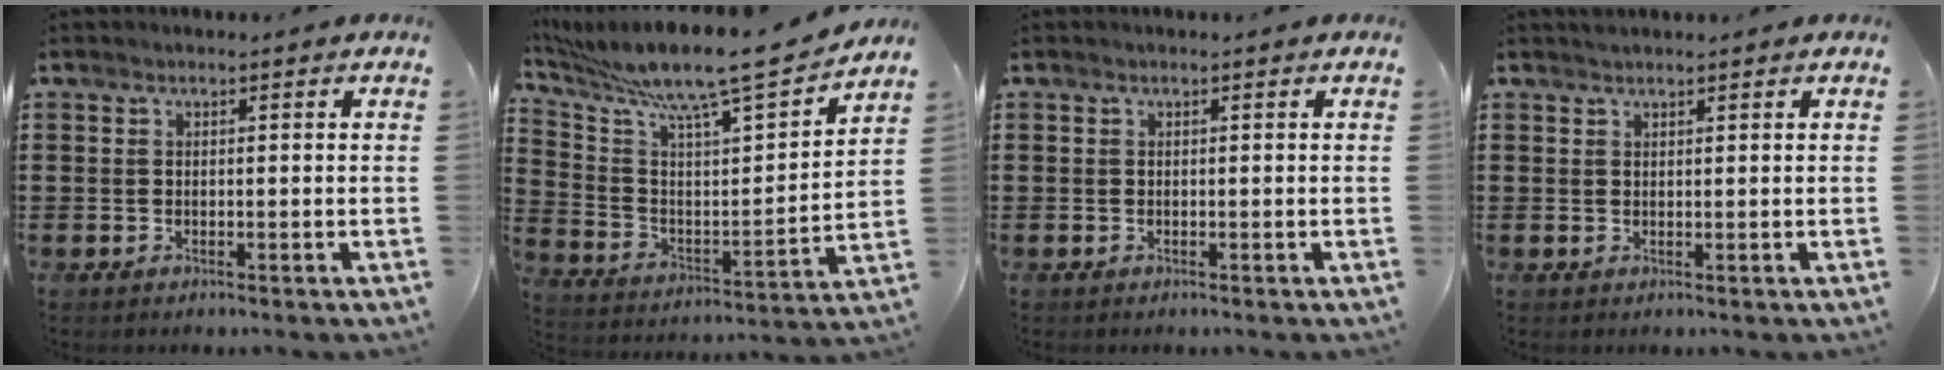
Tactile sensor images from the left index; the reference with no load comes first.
{"total": 9.7, "force": [8.4, 0.5, 4.8], "torque": [-0.123, -0.076, 0.132]}
{"total": 0.0}
{"total": 0.9, "force": [0.8, 0.1, 0.3], "torque": [-0.007, 0.000, 0.016]}